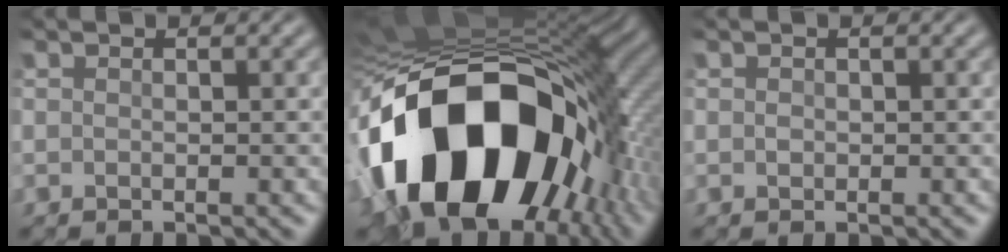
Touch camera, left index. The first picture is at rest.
{"total": 19.2, "force": [-5.4, 12.2, 13.9], "torque": [-0.261, -0.015, -0.082]}
{"total": 0.9, "force": [0.2, 0.7, 0.5], "torque": [0.003, 0.007, -0.005]}